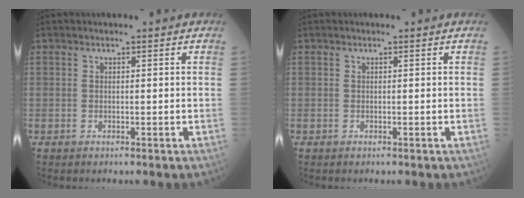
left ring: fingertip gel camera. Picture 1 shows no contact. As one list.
[{"total": 0.0}]